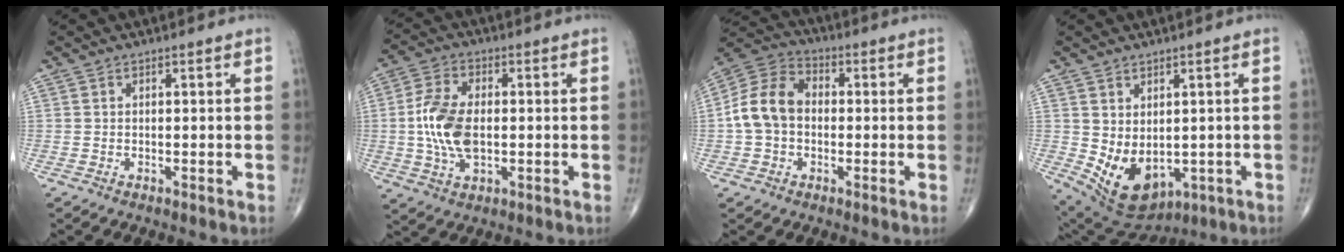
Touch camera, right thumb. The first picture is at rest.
{"total": 10.8, "force": [-0.4, 6.0, 9.0], "torque": [-0.185, 0.006, -0.007]}
{"total": 10.8, "force": [-0.6, 8.3, 6.9], "torque": [-0.124, 0.036, -0.022]}
{"total": 10.3, "force": [-0.8, 6.8, 7.7], "torque": [-0.115, -0.008, 0.021]}